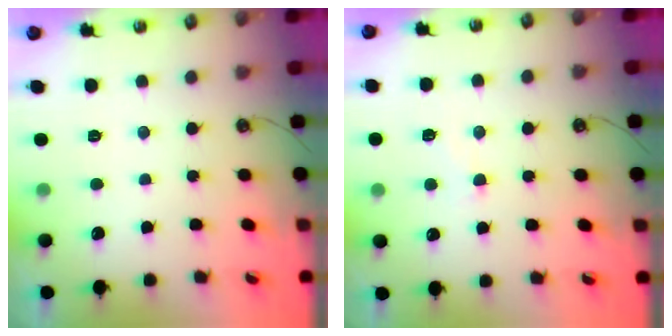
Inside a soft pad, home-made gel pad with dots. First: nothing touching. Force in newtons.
{"total": 0.8, "press": 0.0, "slide": 0.8}